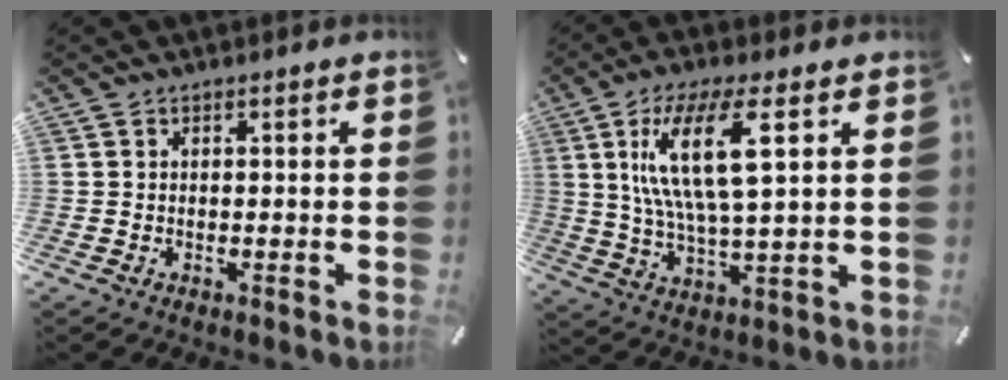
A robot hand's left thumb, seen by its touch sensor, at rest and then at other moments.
{"total": 15.3, "force": [5.5, 4.4, 13.5], "torque": [-0.285, -0.004, 0.087]}